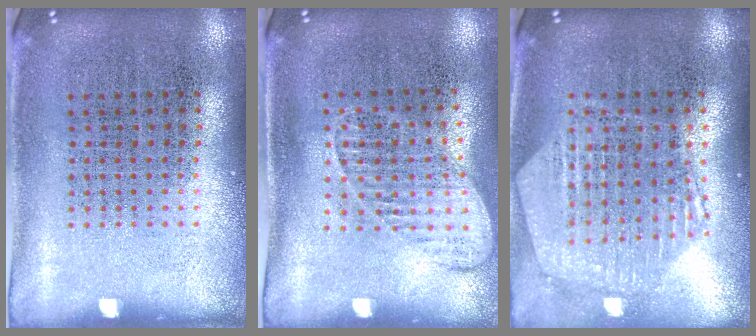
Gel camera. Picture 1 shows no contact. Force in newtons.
{"total": 1.4, "press": 1.2, "slide": 0.8}
{"total": 1.2, "press": 1.2, "slide": 0.1}